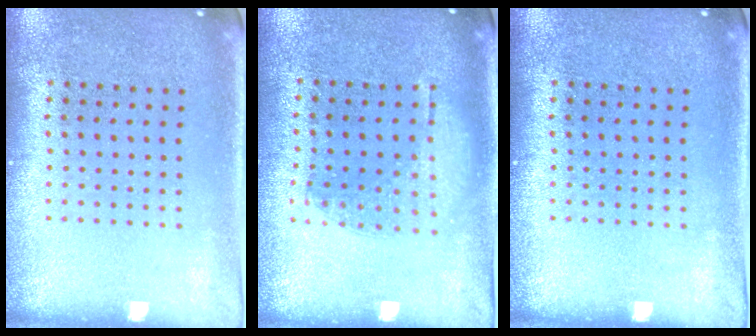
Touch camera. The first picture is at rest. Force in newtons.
{"total": 1.0, "press": 0.9, "slide": 0.4}
{"total": 0.0}